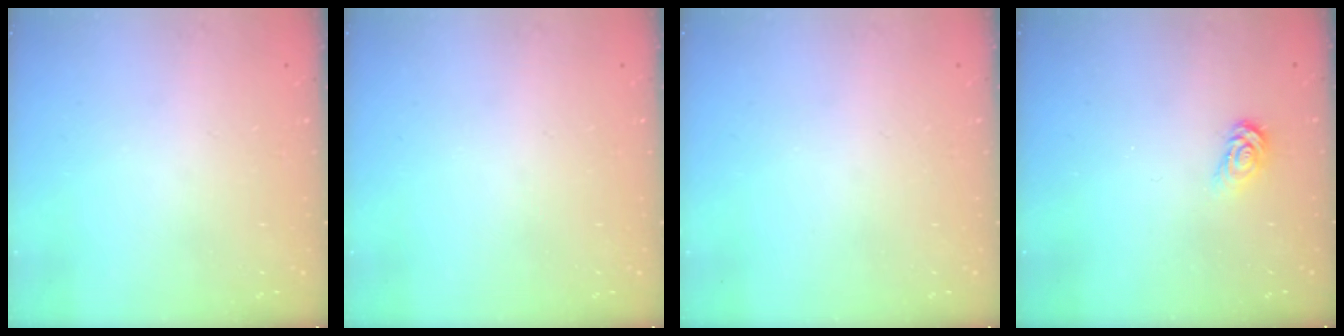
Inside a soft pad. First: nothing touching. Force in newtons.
{"total": 0.0}
{"total": 0.0}
{"total": 3.3, "press": 3.3, "slide": 0.3}